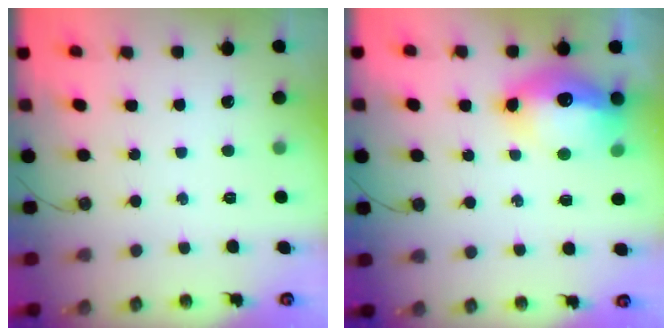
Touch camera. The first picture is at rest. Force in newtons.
{"total": 15.3, "press": 15.2, "slide": 1.3}